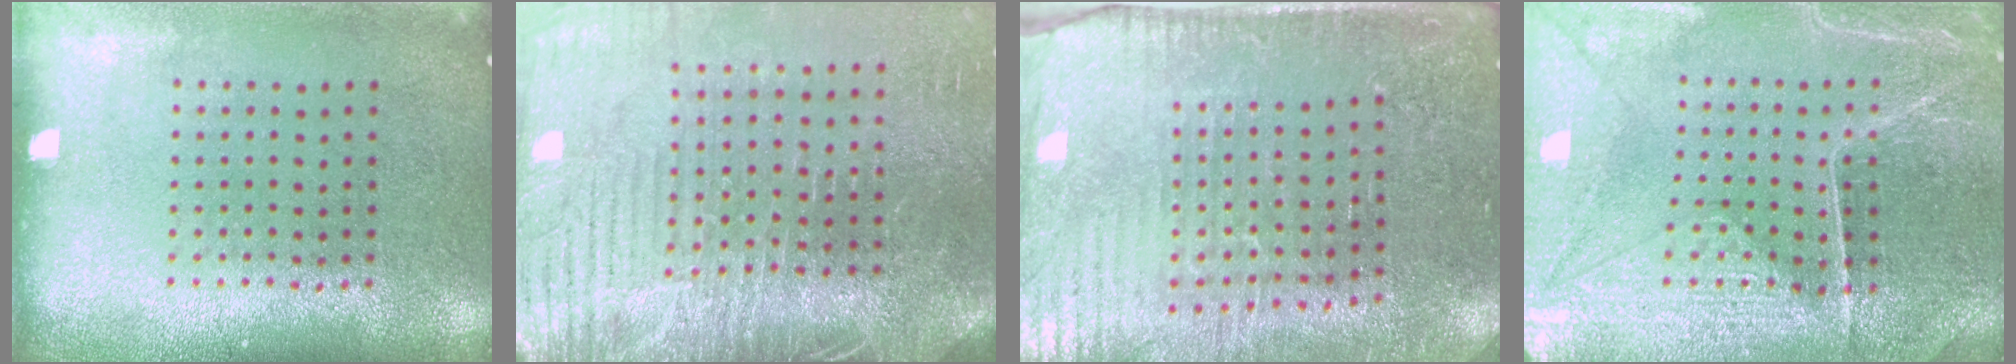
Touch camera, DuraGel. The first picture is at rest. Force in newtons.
{"total": 4.3, "press": 3.9, "slide": 1.7}
{"total": 3.7, "press": 3.5, "slide": 1.2}
{"total": 3.4, "press": 3.4, "slide": 0.3}